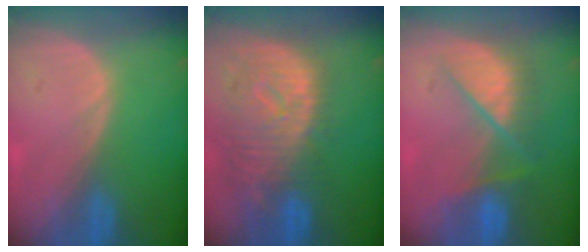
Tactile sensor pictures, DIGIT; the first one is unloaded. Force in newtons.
{"total": 12.0, "press": 10.4, "slide": 6.0}
{"total": 7.2, "press": 7.2, "slide": 0.6}